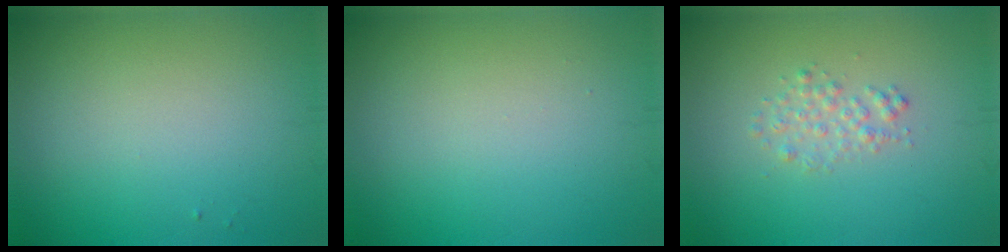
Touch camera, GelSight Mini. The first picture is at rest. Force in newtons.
{"total": 0.0}
{"total": 1.5, "press": 1.5, "slide": 0.0}